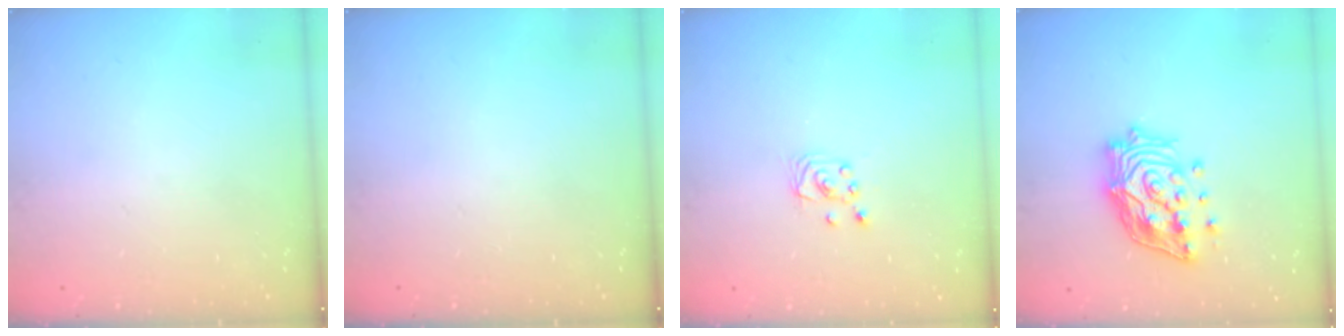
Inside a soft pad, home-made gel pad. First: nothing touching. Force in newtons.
{"total": 0.0}
{"total": 2.7, "press": 2.7, "slide": 0.2}
{"total": 18.1, "press": 17.9, "slide": 2.7}